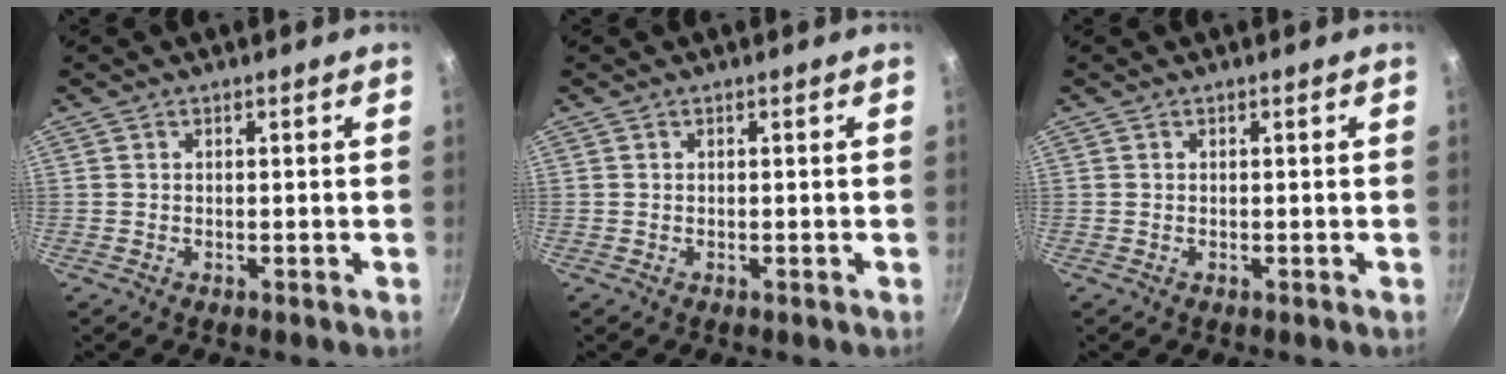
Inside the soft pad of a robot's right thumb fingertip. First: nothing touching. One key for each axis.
{"total": 0.0}
{"total": 0.0}